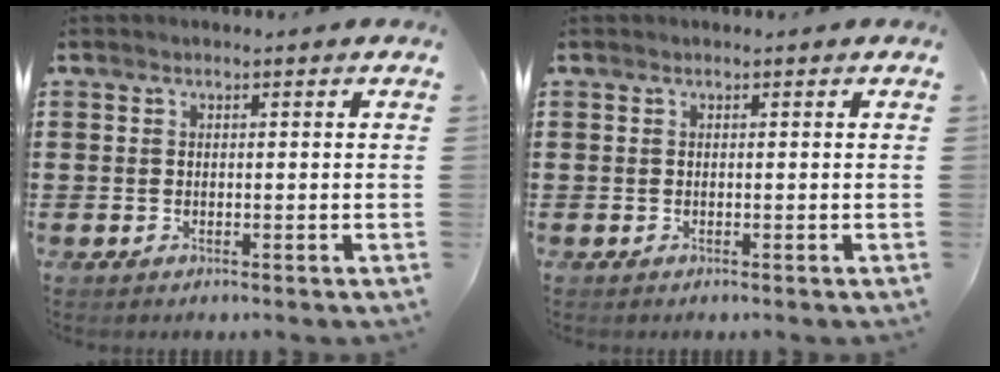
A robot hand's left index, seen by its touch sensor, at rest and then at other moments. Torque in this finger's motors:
{"motor_torque": [0.00, 0.00, 0.00, 0.00]}